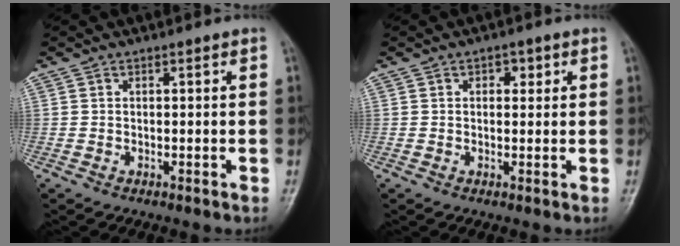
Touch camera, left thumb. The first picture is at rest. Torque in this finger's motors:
{"motor_torque": [-0.09, 0.00, 0.16, 0.30, 0.00]}